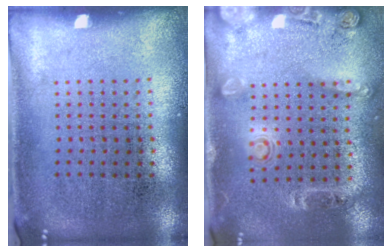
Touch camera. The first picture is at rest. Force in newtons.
{"total": 1.6, "press": 1.2, "slide": 1.1}